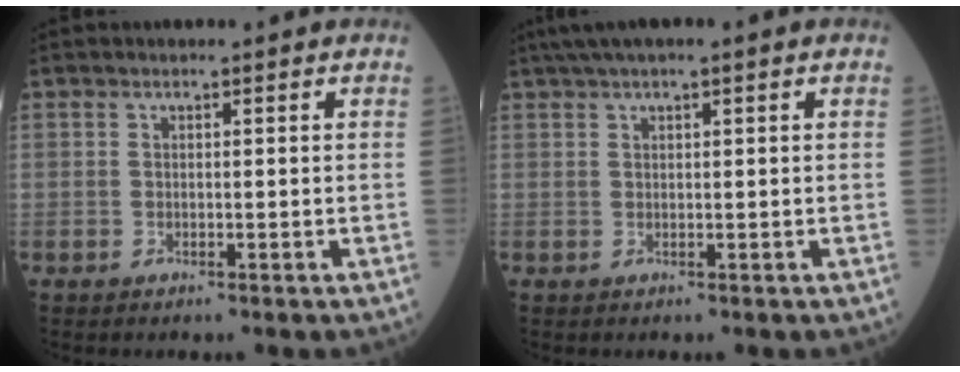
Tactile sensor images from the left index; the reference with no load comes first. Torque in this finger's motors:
{"motor_torque": [1.11, -1.03, 0.24, 0.14]}